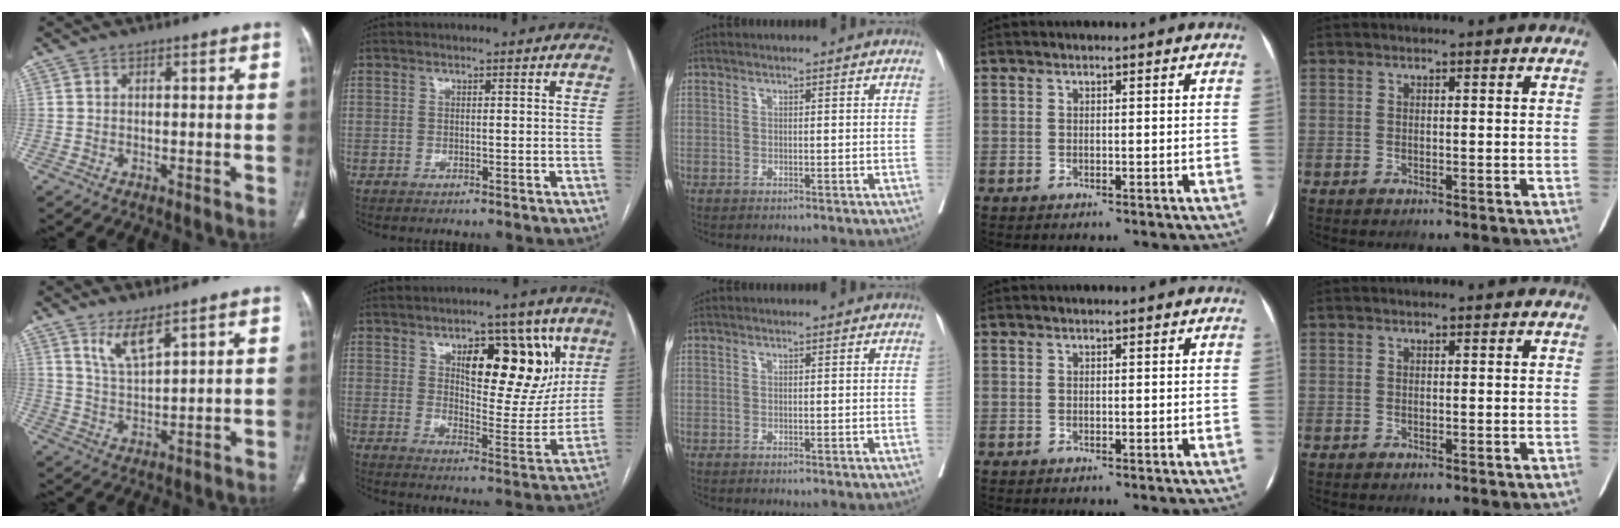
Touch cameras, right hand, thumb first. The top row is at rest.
{"thumb": {"total": 5.7, "force": [3.9, 1.4, 3.9], "torque": [-0.077, -0.031, 0.084]}, "index": {"total": 15.3, "force": [6.8, 6.0, 12.4], "torque": [-0.157, 0.006, 0.106]}}